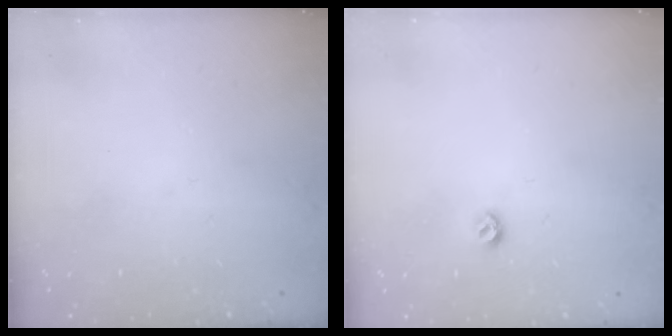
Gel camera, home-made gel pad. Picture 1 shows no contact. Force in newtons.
{"total": 5.3, "press": 5.3, "slide": 0.7}